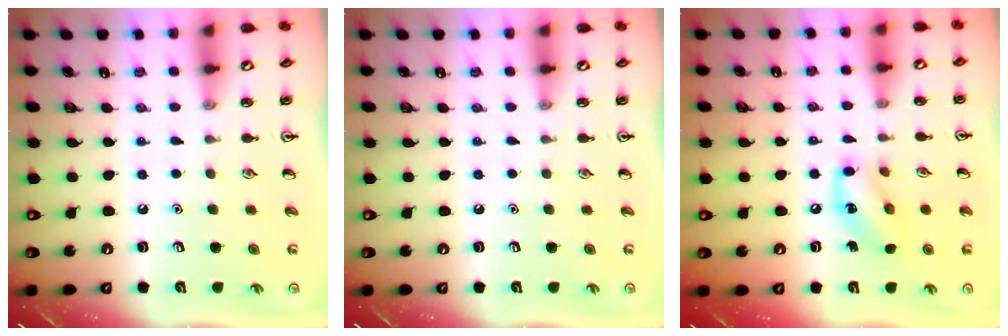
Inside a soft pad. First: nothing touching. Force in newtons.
{"total": 0.0}
{"total": 10.5, "press": 10.4, "slide": 1.5}